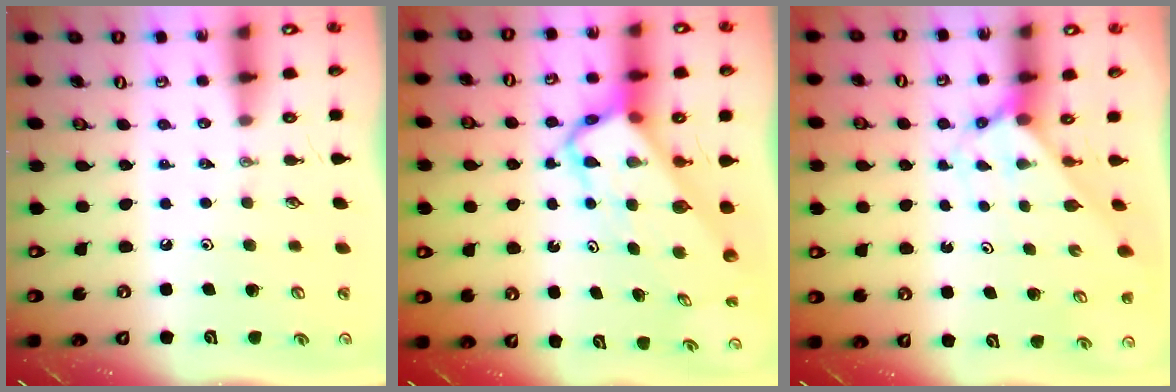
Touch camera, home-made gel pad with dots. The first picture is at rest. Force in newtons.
{"total": 6.6, "press": 6.6, "slide": 0.3}
{"total": 2.7, "press": 2.7, "slide": 0.2}